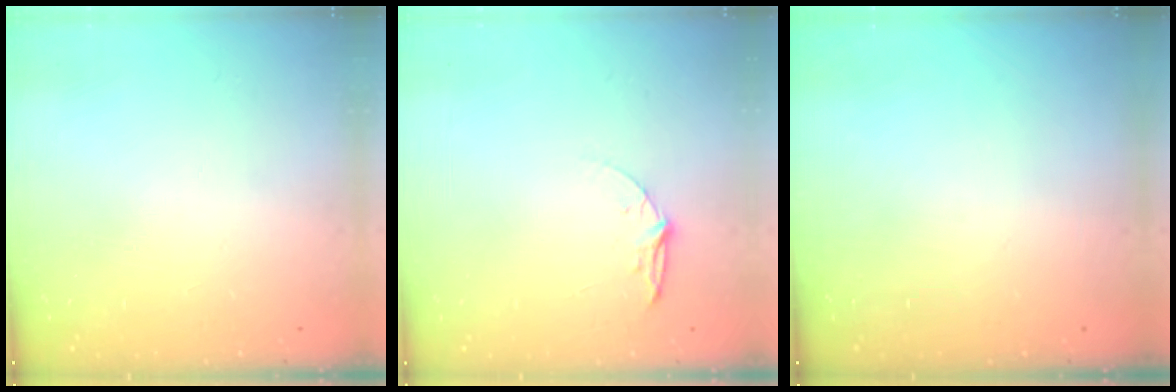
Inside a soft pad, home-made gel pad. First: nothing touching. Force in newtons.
{"total": 5.3, "press": 5.3, "slide": 0.5}
{"total": 0.0}